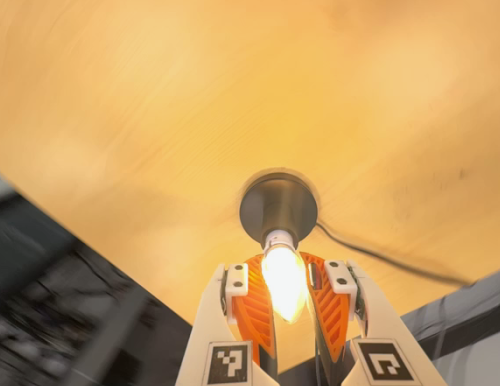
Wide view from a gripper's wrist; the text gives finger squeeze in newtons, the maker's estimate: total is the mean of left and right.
{"total": 31.7, "left": 35.6, "right": 27.9}